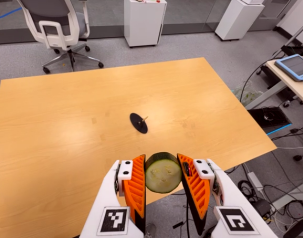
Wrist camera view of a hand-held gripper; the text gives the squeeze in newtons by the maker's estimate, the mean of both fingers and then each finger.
{"total": 12.5, "left": 10.8, "right": 14.1}